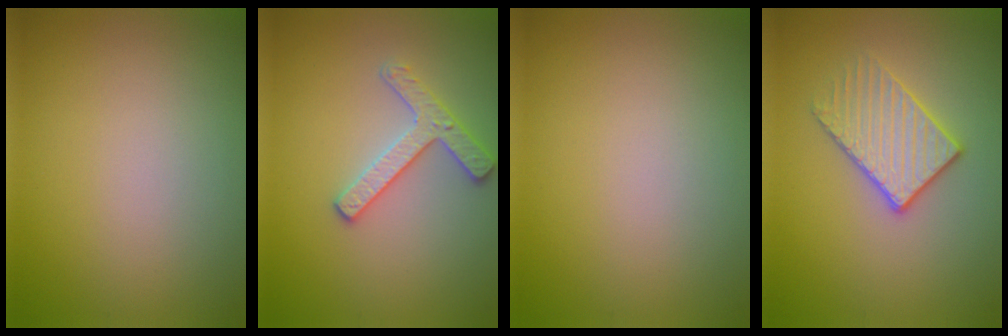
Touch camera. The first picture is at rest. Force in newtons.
{"total": 2.7, "press": 2.6, "slide": 0.7}
{"total": 0.0}
{"total": 3.0, "press": 2.9, "slide": 0.8}